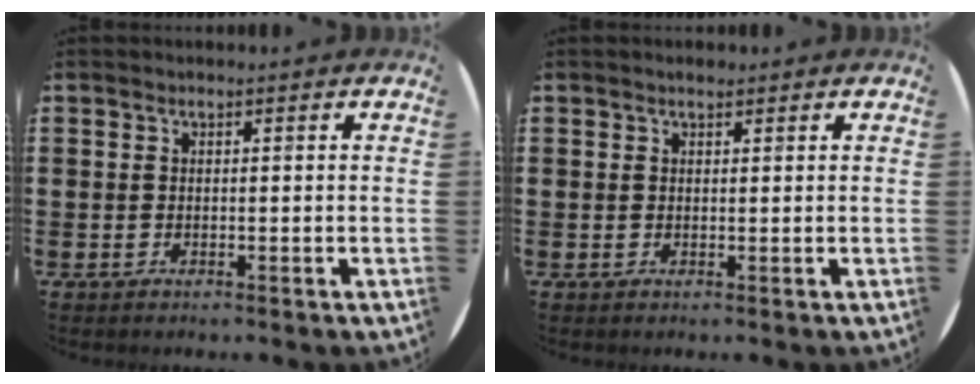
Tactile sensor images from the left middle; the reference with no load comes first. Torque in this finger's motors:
{"motor_torque": [0.13, -0.10, 0.01, 0.00]}